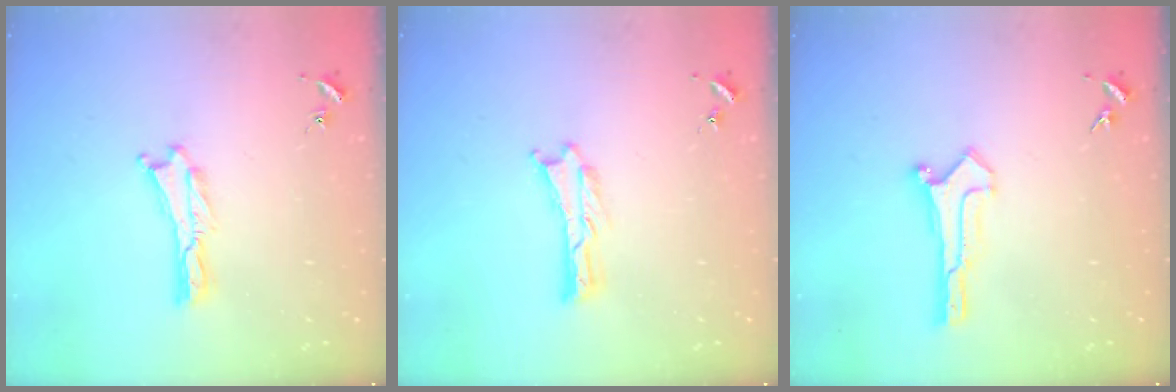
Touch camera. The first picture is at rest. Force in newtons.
{"total": 0.0}
{"total": 0.6, "press": 0.6, "slide": 0.0}